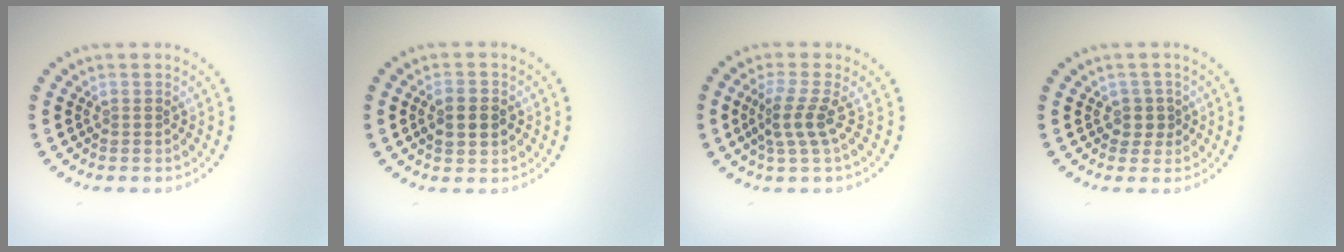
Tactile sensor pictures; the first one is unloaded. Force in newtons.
{"total": 2.5, "press": 2.5, "slide": 0.2}
{"total": 2.5, "press": 1.8, "slide": 1.7}
{"total": 1.5, "press": 1.0, "slide": 1.1}